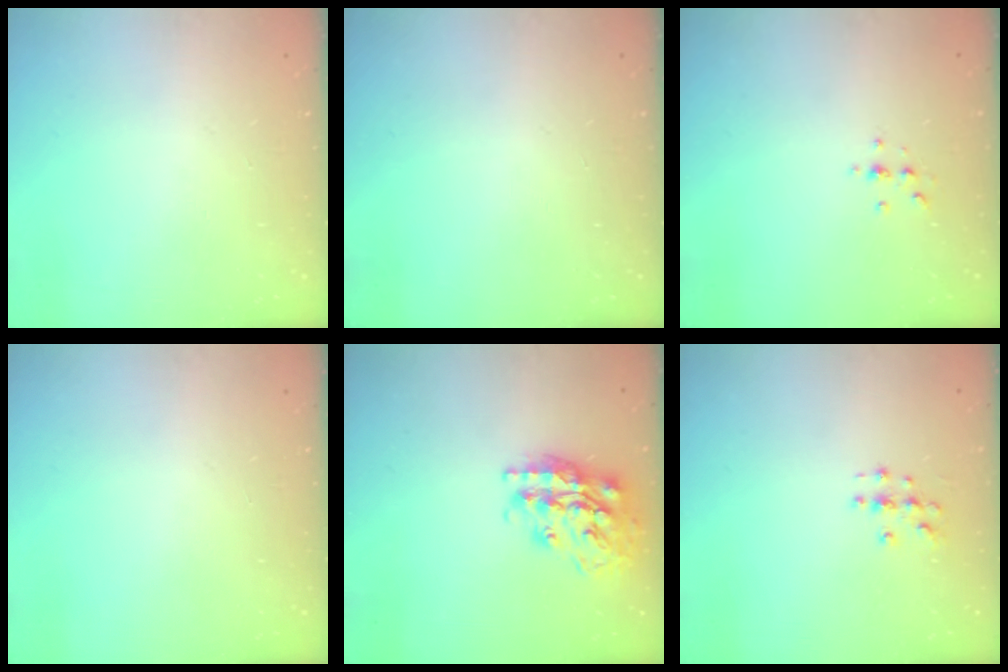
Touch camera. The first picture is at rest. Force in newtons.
{"total": 0.0}
{"total": 2.4, "press": 2.4, "slide": 0.3}
{"total": 0.0}
{"total": 19.6, "press": 19.5, "slide": 1.7}
{"total": 3.0, "press": 3.0, "slide": 0.3}